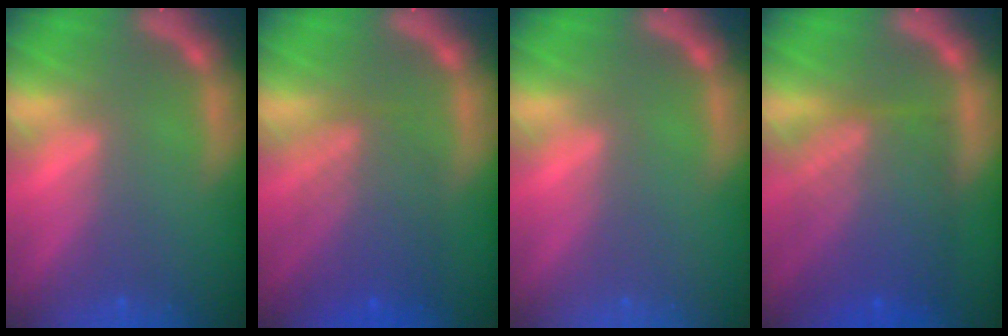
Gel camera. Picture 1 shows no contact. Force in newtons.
{"total": 6.1}
{"total": 0.0}
{"total": 9.1}